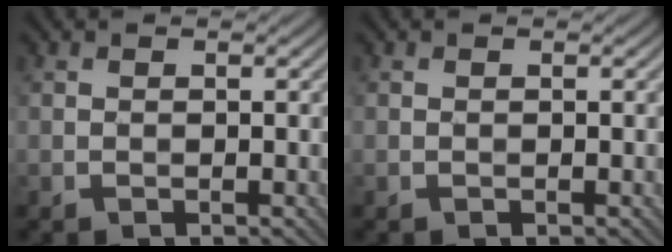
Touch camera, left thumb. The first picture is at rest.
{"total": 0.0}